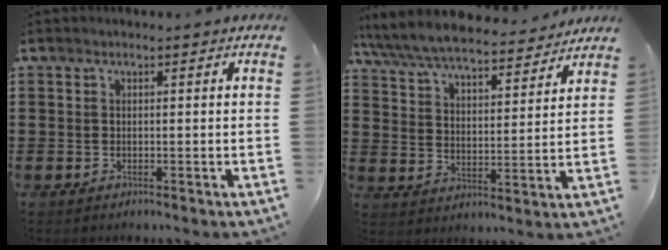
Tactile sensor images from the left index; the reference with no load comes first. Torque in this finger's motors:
{"motor_torque": [1.29, -0.85, 0.75, 0.21]}